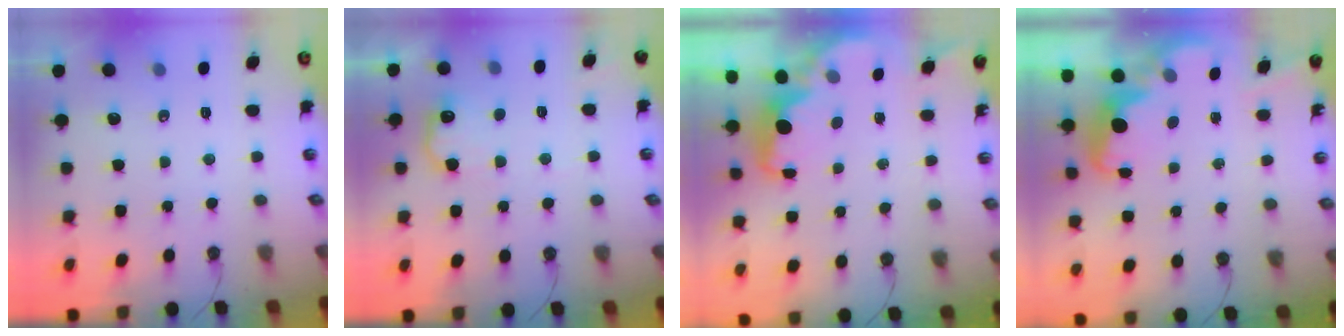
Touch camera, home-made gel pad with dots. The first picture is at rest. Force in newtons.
{"total": 10.1, "press": 10.1, "slide": 0.3}
{"total": 2.1, "press": 2.0, "slide": 0.7}
{"total": 2.8, "press": 2.7, "slide": 0.6}